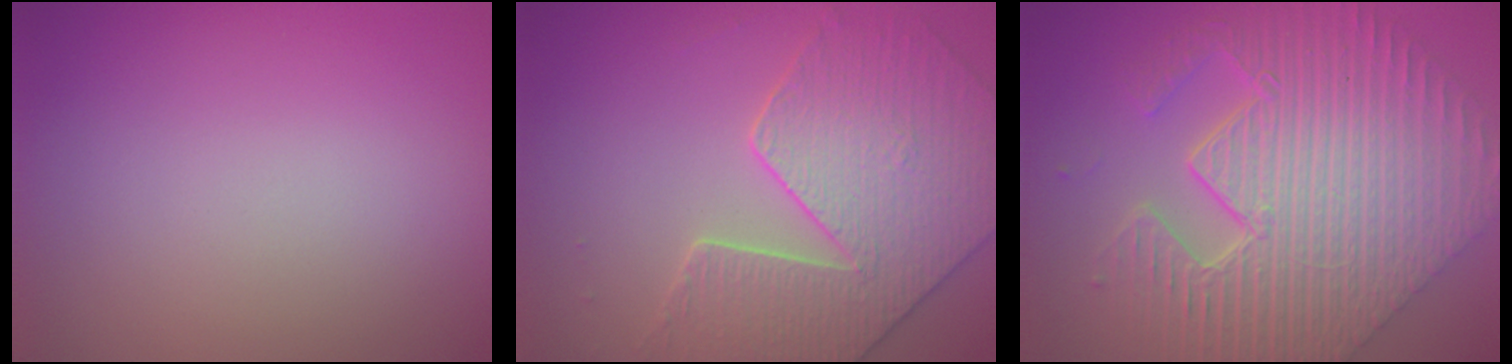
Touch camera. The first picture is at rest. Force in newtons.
{"total": 5.3, "press": 5.0, "slide": 1.8}
{"total": 11.1, "press": 8.1, "slide": 7.6}